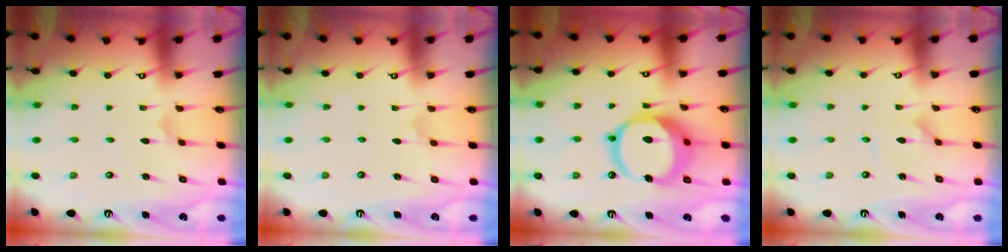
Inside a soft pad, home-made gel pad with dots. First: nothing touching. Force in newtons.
{"total": 2.2, "press": 2.2, "slide": 0.4}
{"total": 17.2, "press": 17.0, "slide": 2.2}
{"total": 1.2, "press": 1.1, "slide": 0.2}